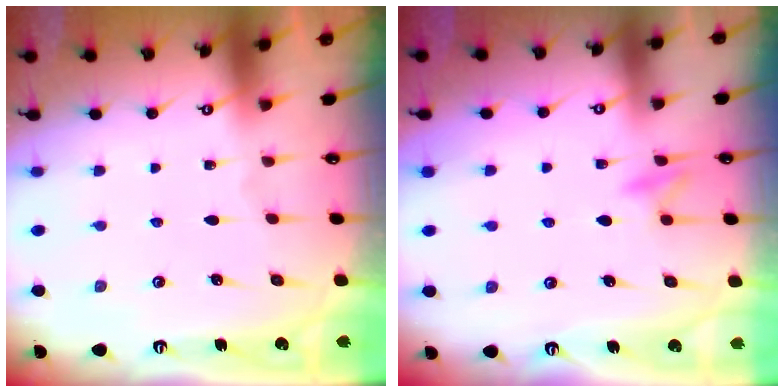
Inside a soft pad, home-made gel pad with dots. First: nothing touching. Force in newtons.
{"total": 9.0, "press": 8.9, "slide": 1.0}